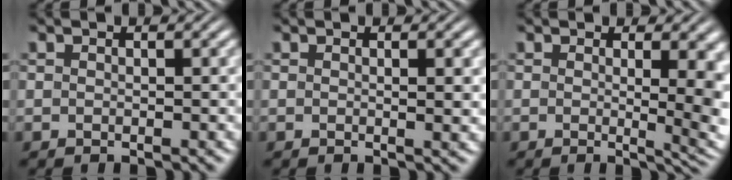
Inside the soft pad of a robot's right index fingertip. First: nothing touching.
{"total": 0.7, "force": [0.3, -0.2, 0.6], "torque": [-0.007, -0.003, 0.002]}
{"total": 3.6, "force": [0.0, 0.4, 3.6], "torque": [-0.040, -0.015, -0.003]}